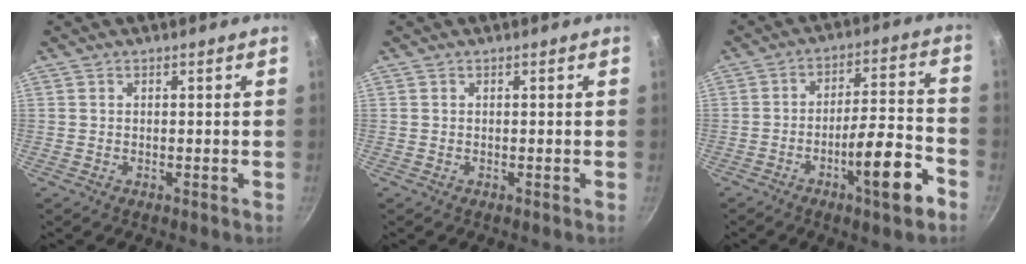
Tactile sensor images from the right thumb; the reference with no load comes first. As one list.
[{"total": 0.0}, {"total": 12.4, "force": [-6.1, 2.7, 10.4], "torque": [-0.143, 0.047, -0.091]}]